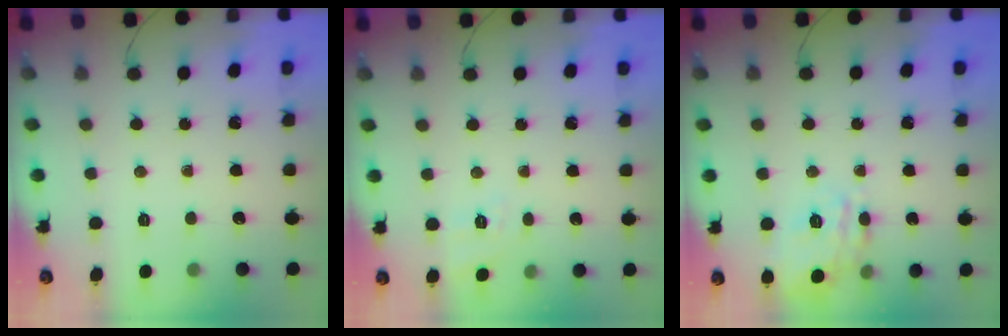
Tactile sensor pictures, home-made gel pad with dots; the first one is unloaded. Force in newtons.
{"total": 8.4, "press": 8.1, "slide": 2.0}
{"total": 16.0, "press": 16.0, "slide": 0.9}